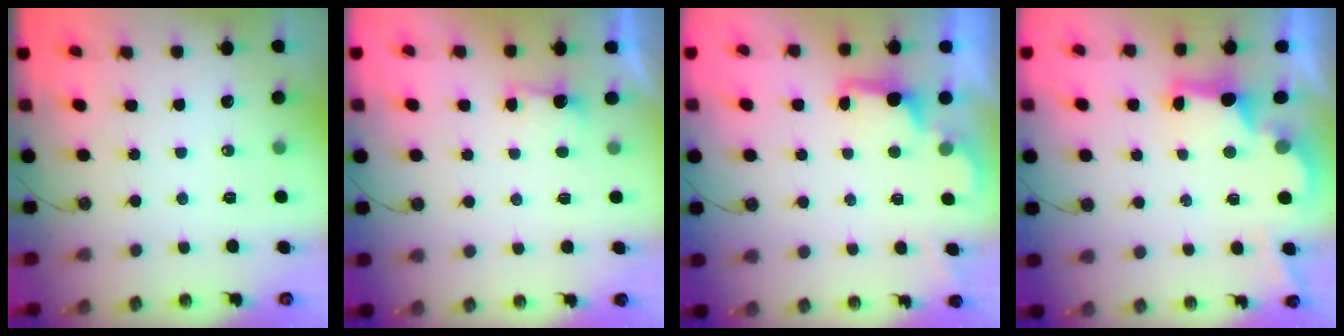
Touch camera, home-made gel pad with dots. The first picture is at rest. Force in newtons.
{"total": 1.6, "press": 1.4, "slide": 0.8}
{"total": 2.5, "press": 2.4, "slide": 0.6}
{"total": 2.8, "press": 2.6, "slide": 0.9}